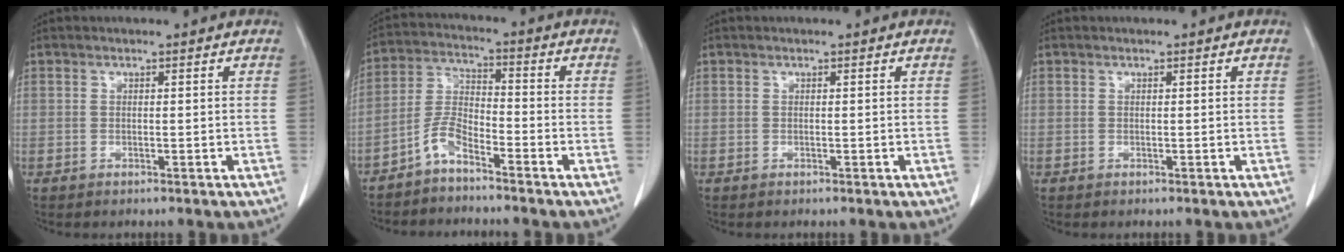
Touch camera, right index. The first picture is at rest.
{"total": 5.0, "force": [-3.9, 1.2, 2.9], "torque": [-0.068, 0.001, -0.083]}
{"total": 0.0}
{"total": 0.0}